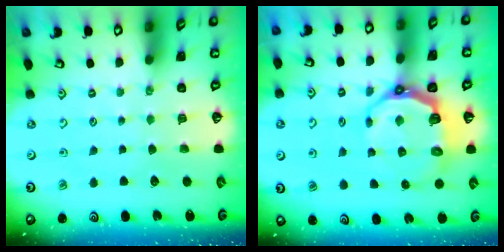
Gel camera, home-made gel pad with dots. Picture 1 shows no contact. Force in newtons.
{"total": 9.2, "press": 7.8, "slide": 5.0}